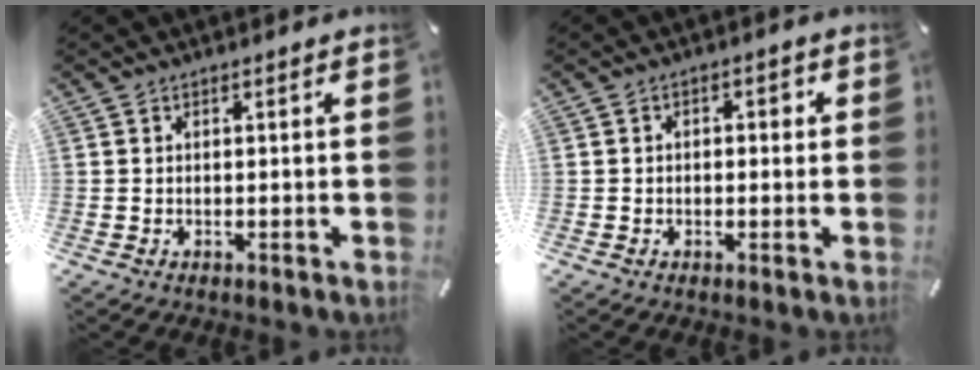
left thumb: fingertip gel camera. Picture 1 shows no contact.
{"total": 2.3, "force": [-0.4, 1.5, 1.6], "torque": [-0.024, 0.008, -0.014]}